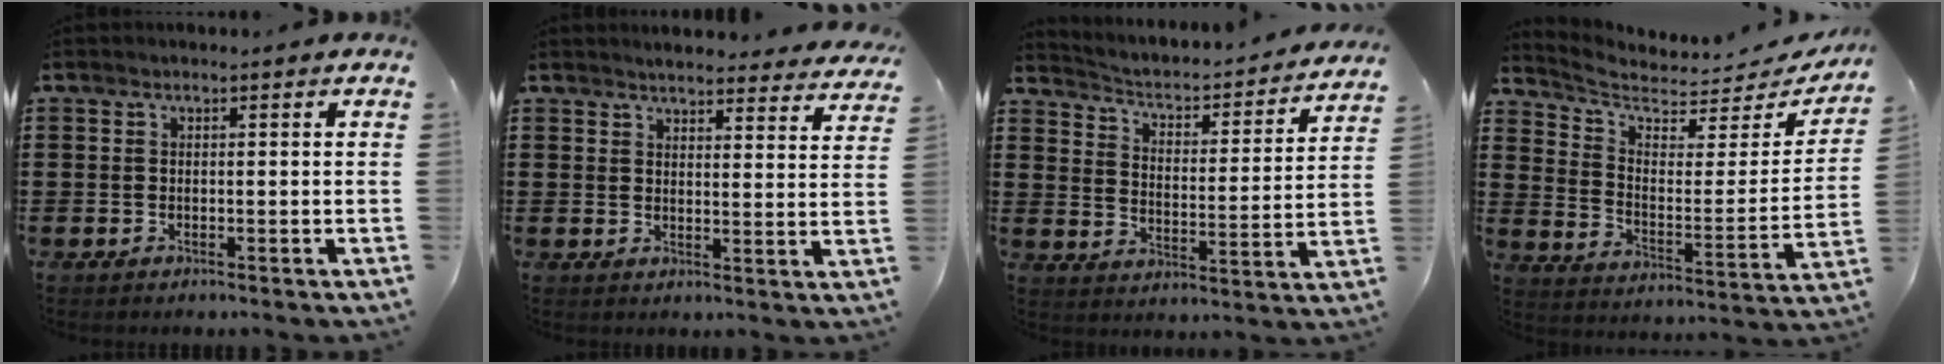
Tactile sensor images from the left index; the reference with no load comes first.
{"total": 3.6, "force": [3.5, -0.1, 0.5], "torque": [-0.017, -0.021, 0.060]}
{"total": 2.1, "force": [1.8, 0.6, 0.7], "torque": [-0.031, -0.027, 0.018]}
{"total": 5.1, "force": [4.5, 1.6, 1.8], "torque": [-0.062, -0.038, 0.074]}